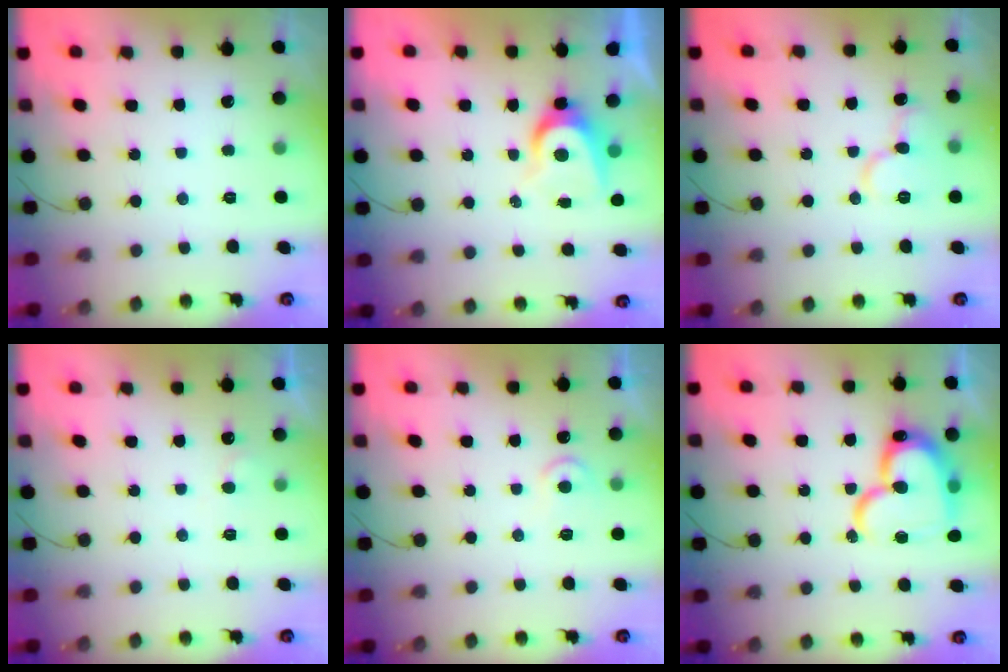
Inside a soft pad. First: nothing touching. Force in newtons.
{"total": 6.3, "press": 6.3, "slide": 0.4}
{"total": 9.8, "press": 9.7, "slide": 1.3}
{"total": 3.7, "press": 3.7, "slide": 0.3}
{"total": 4.7, "press": 4.6, "slide": 0.4}
{"total": 21.3, "press": 21.3, "slide": 1.9}